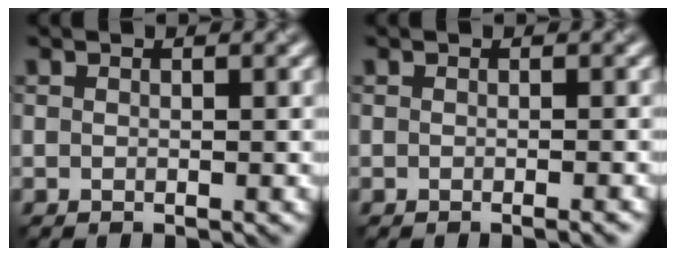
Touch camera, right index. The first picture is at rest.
{"total": 1.0, "force": [-0.5, 0.2, 0.8], "torque": [-0.008, -0.002, -0.008]}